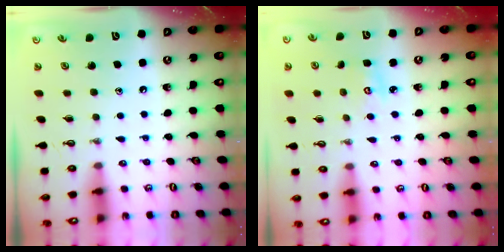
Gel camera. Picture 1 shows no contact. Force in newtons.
{"total": 4.1, "press": 4.1, "slide": 0.3}